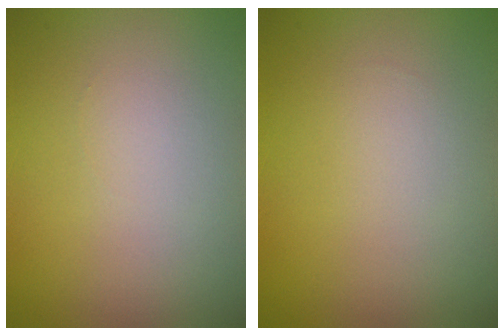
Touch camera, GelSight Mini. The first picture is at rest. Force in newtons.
{"total": 0.0}